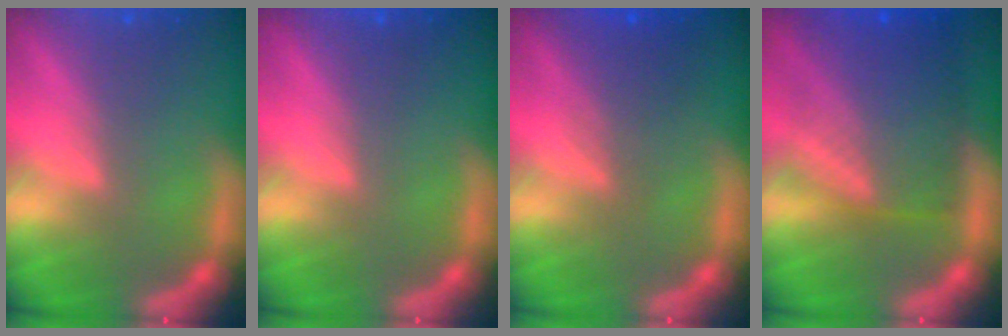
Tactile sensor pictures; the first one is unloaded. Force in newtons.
{"total": 0.0}
{"total": 3.0}
{"total": 9.5}